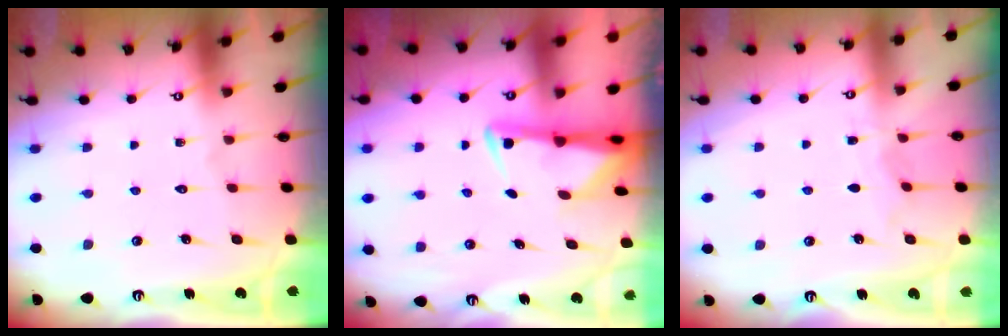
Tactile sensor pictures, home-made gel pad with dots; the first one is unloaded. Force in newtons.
{"total": 3.0, "press": 3.0, "slide": 0.6}
{"total": 3.9, "press": 3.8, "slide": 0.4}